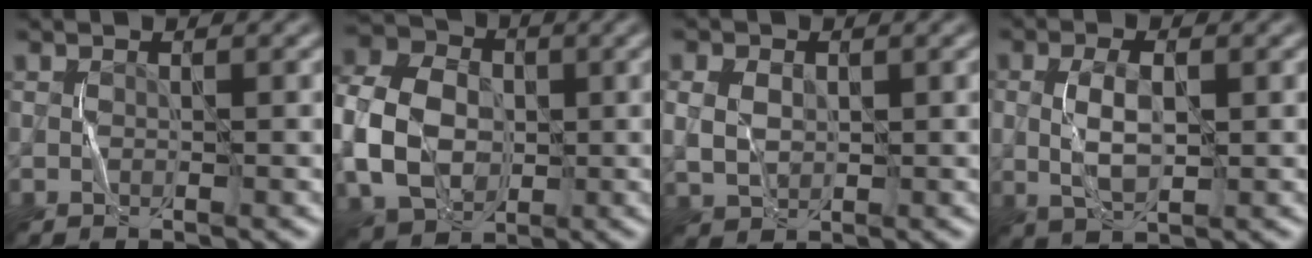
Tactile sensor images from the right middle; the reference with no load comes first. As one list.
[{"total": 8.8, "force": [-1.0, 6.7, 5.6], "torque": [-0.128, 0.008, -0.032]}, {"total": 2.5, "force": [0.3, 2.0, 1.5], "torque": [-0.036, -0.003, 0.012]}, {"total": 3.5, "force": [0.0, 1.9, 3.0], "torque": [-0.066, 0.000, 0.005]}]